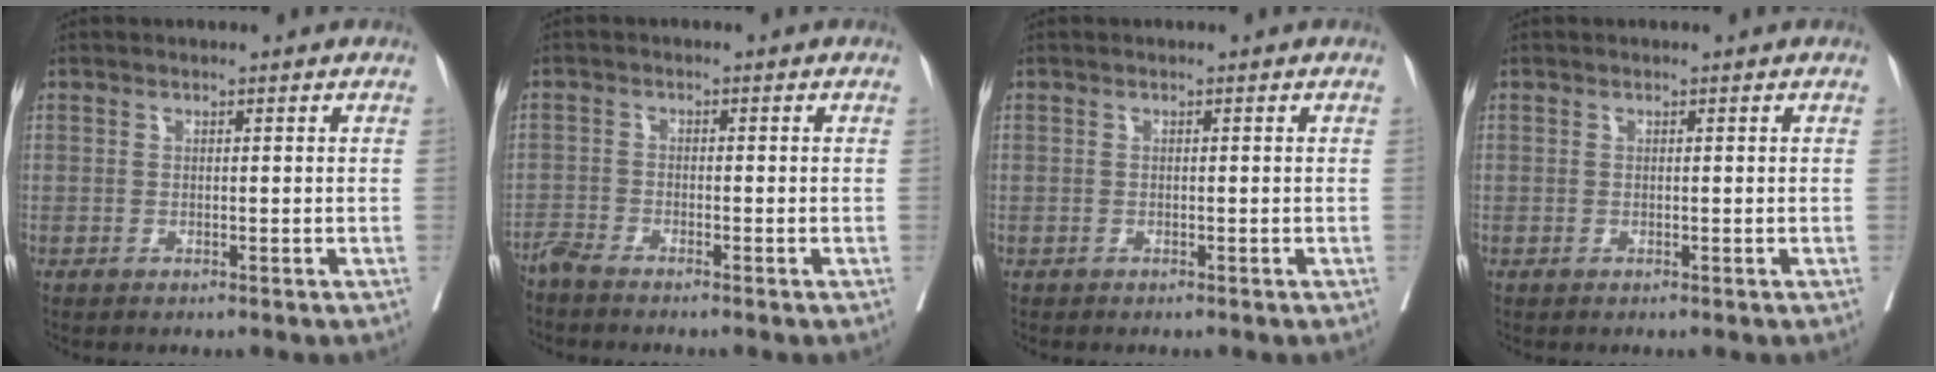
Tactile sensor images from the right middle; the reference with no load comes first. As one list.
[{"total": 2.6, "force": [-2.5, -0.3, 0.8], "torque": [-0.015, -0.008, -0.054]}, {"total": 0.0}, {"total": 0.0}]